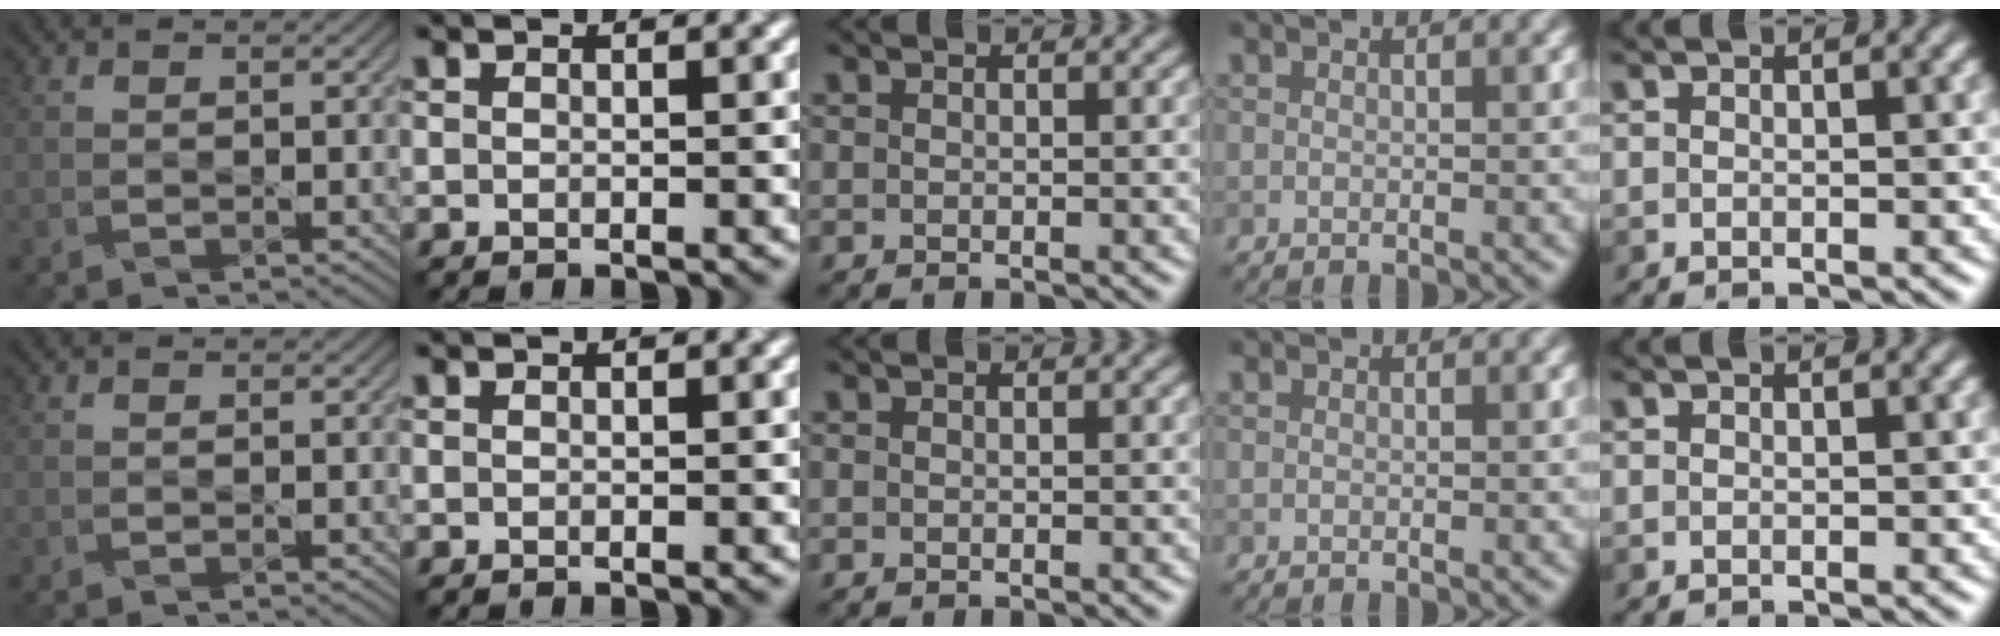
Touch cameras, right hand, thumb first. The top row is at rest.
{}